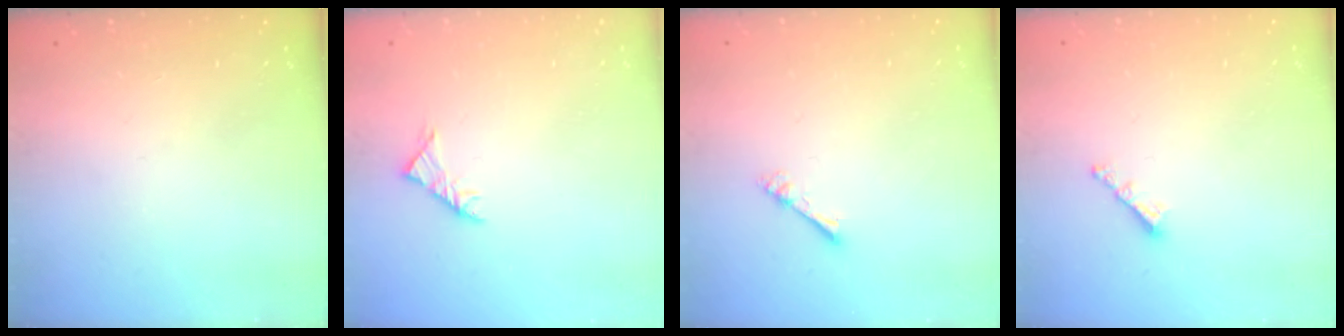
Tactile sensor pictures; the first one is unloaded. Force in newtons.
{"total": 2.9, "press": 2.8, "slide": 0.8}
{"total": 2.4, "press": 2.4, "slide": 0.2}
{"total": 3.1, "press": 3.1, "slide": 0.3}